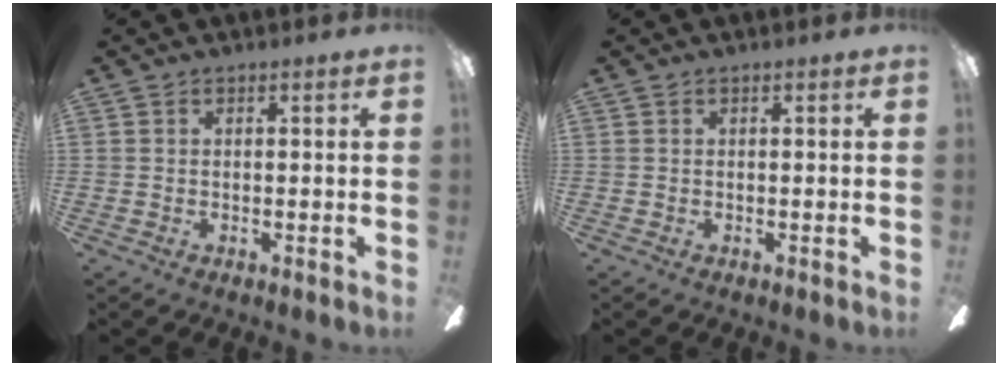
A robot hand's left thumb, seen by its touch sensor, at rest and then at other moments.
{"total": 0.0}